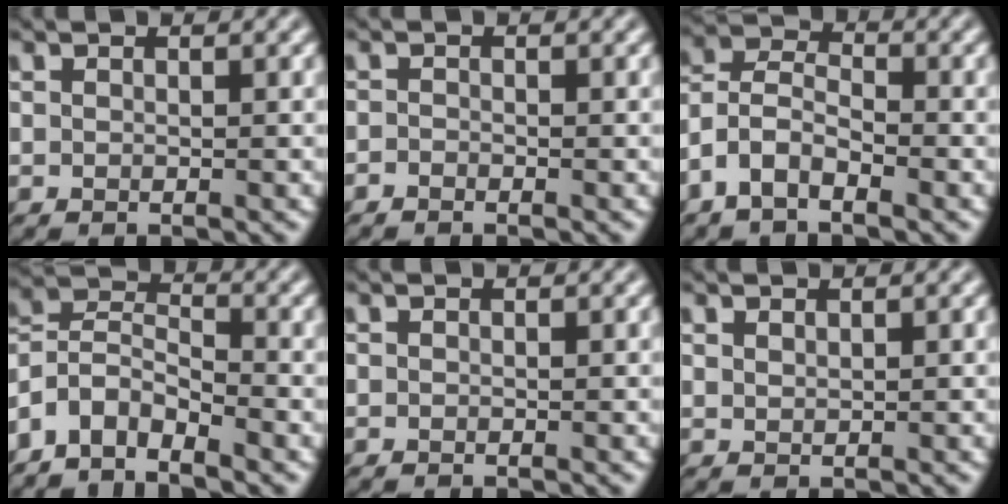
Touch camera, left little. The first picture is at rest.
{"total": 0.7, "force": [-0.7, 0.3, 0.2], "torque": [-0.004, 0.001, -0.013]}
{"total": 4.6, "force": [-2.7, 2.3, 3.0], "torque": [-0.062, 0.011, -0.064]}
{"total": 5.0, "force": [-3.9, 2.1, 2.4], "torque": [-0.046, 0.005, -0.085]}
{"total": 0.0}
{"total": 0.5, "force": [0.5, 0.1, 0.1], "torque": [-0.007, 0.001, 0.012]}